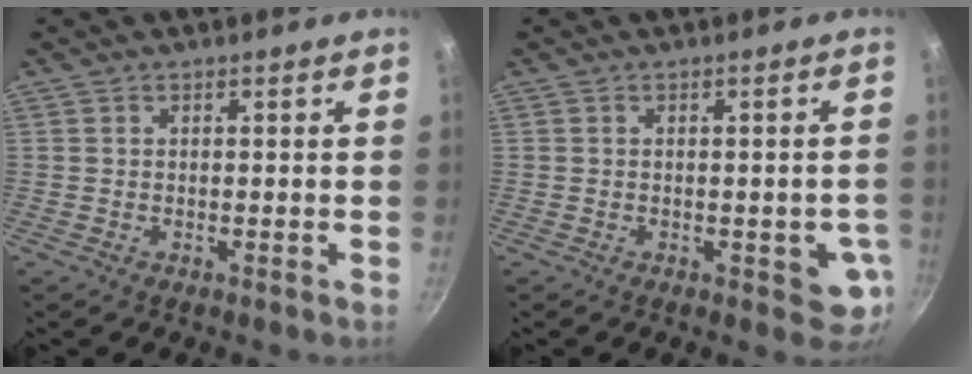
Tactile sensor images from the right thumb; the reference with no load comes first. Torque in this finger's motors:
{"motor_torque": [2.63, 2.38, 0.88, -0.39, 0.12]}